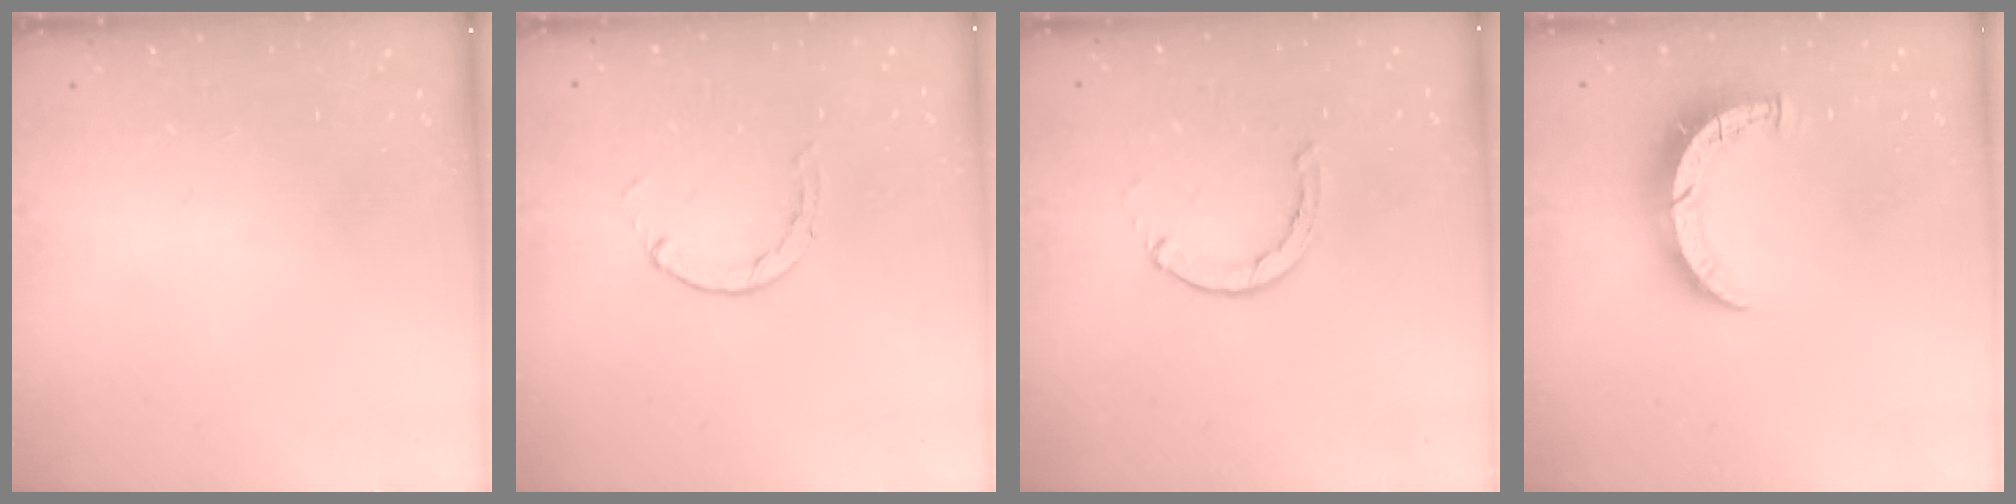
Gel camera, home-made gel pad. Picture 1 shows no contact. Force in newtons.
{"total": 0.6, "press": 0.6, "slide": 0.2}
{"total": 1.3, "press": 1.2, "slide": 0.3}
{"total": 7.5, "press": 7.5, "slide": 0.5}